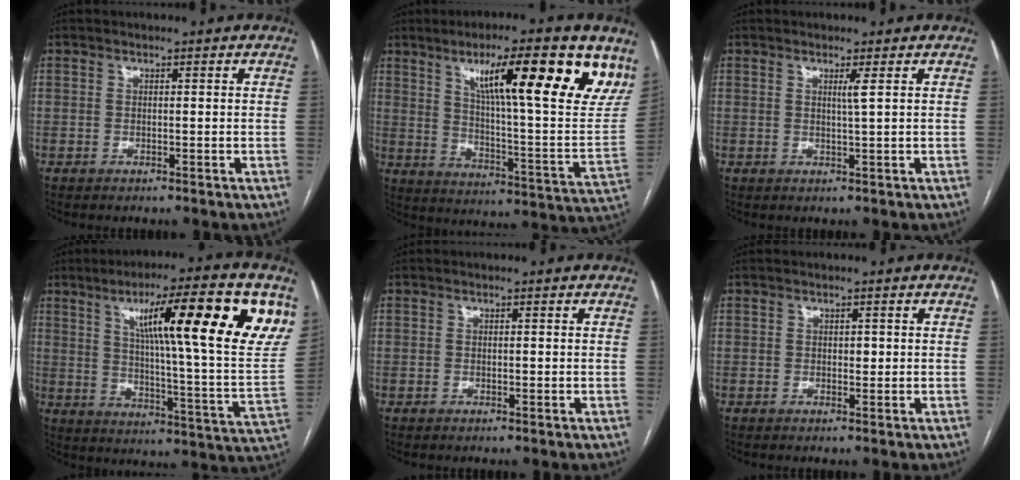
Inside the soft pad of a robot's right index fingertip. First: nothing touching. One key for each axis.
{"total": 23.3, "fx": 14.0, "fy": 3.4, "fz": 18.4, "tx": -0.255, "ty": -0.006, "tz": 0.197}
{"total": 1.5, "fx": 0.6, "fy": -0.5, "fz": 1.2, "tx": -0.027, "ty": -0.006, "tz": 0.011}
{"total": 25.4, "fx": 11.4, "fy": 1.8, "fz": 22.7, "tx": -0.290, "ty": 0.010, "tz": 0.163}
{"total": 0.6, "fx": -0.1, "fy": 0.2, "fz": 0.5, "tx": -0.008, "ty": -0.001, "tz": 0.000}
{"total": 1.0, "fx": 0.1, "fy": 0.7, "fz": 0.7, "tx": -0.008, "ty": 0.001, "tz": 0.001}